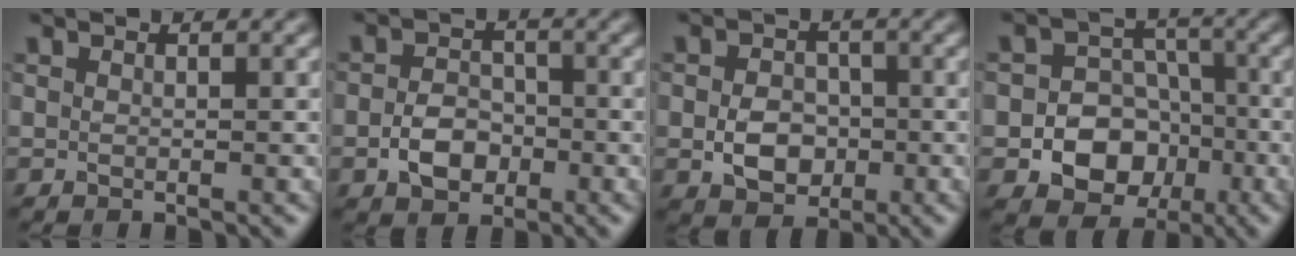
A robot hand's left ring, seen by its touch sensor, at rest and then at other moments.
{"total": 3.5, "force": [-1.2, 2.5, 2.1], "torque": [-0.037, 0.003, -0.026]}
{"total": 4.2, "force": [-0.9, 3.2, 2.5], "torque": [-0.042, -0.002, -0.018]}
{"total": 8.1, "force": [-2.7, 6.9, 3.3], "torque": [-0.033, 0.001, -0.067]}